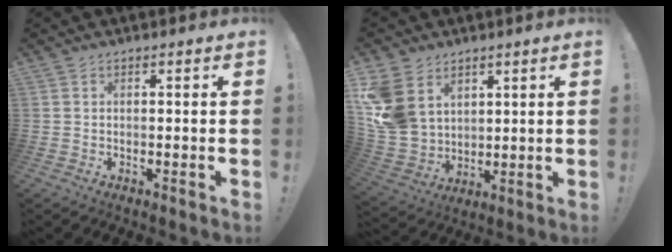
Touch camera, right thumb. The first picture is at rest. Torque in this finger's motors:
{"motor_torque": [0.31, 0.37, 1.08, 0.82, 0.11]}